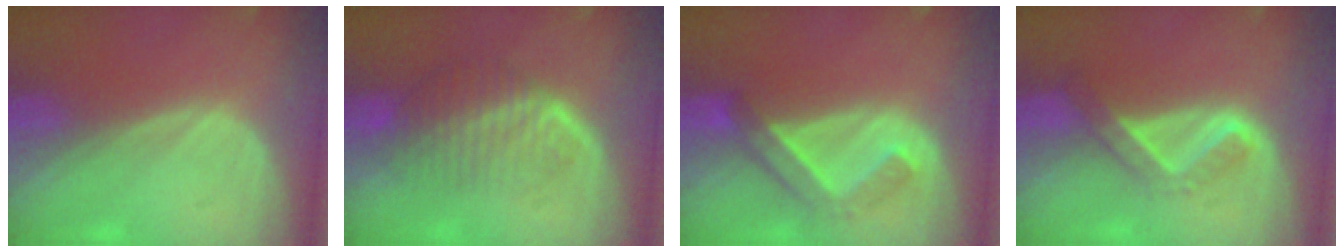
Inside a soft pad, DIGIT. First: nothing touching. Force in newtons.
{"total": 6.6, "press": 6.4, "slide": 1.8}
{"total": 5.3, "press": 5.3, "slide": 0.2}
{"total": 5.2, "press": 4.5, "slide": 2.6}